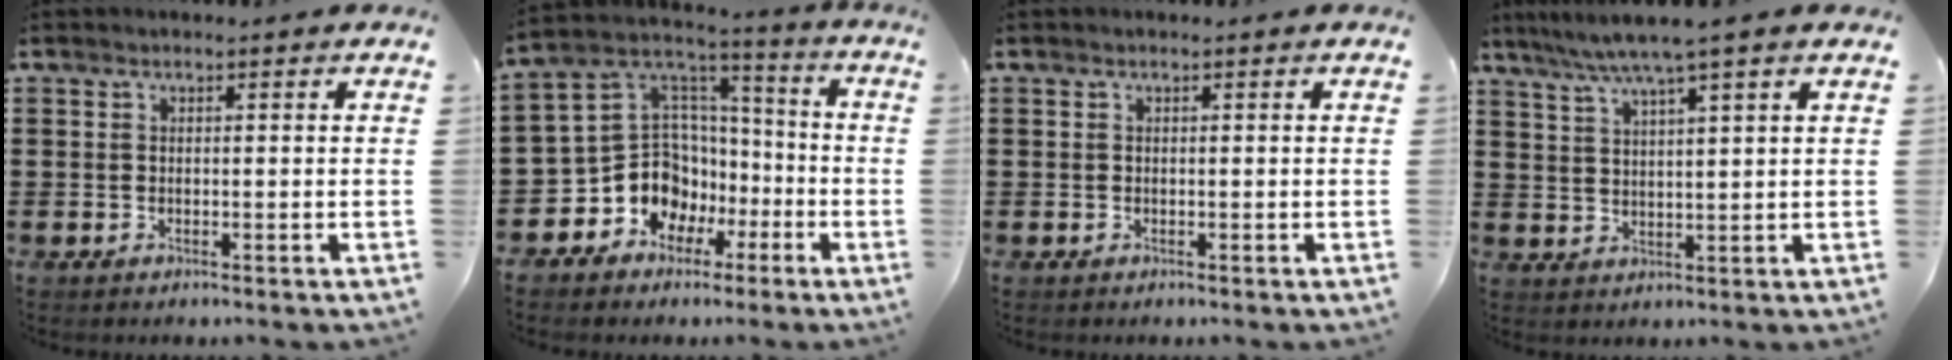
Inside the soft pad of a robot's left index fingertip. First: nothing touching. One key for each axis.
{"total": 10.6, "fx": -3.7, "fy": 9.5, "fz": 3.0, "tx": -0.103, "ty": -0.004, "tz": -0.064}
{"total": 0.0}
{"total": 5.1, "fx": 3.9, "fy": -0.5, "fz": 3.3, "tx": -0.074, "ty": -0.012, "tz": 0.066}